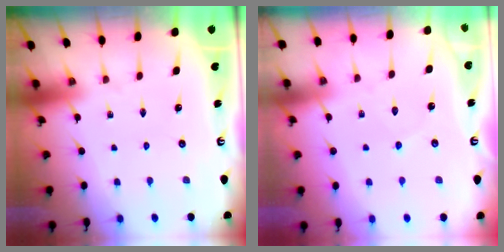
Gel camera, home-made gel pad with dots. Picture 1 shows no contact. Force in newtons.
{"total": 2.3, "press": 2.3, "slide": 0.3}